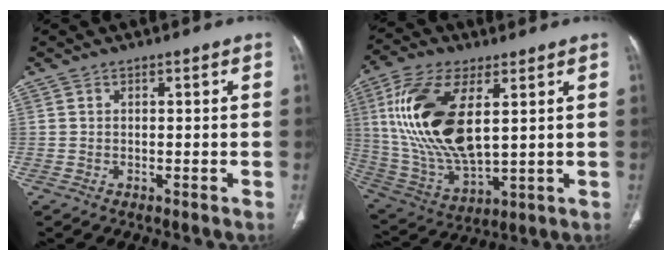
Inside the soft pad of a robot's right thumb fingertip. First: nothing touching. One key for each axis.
{"total": 20.5, "fx": 4.8, "fy": 9.5, "fz": 17.5, "tx": -0.364, "ty": -0.022, "tz": 0.099}